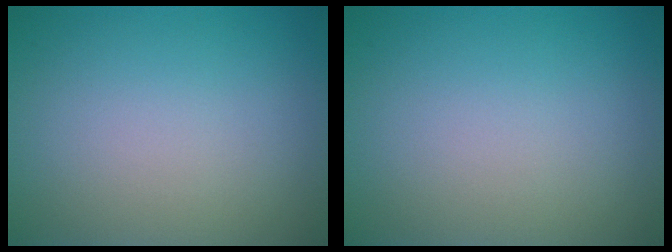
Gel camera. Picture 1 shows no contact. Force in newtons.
{"total": 0.0}